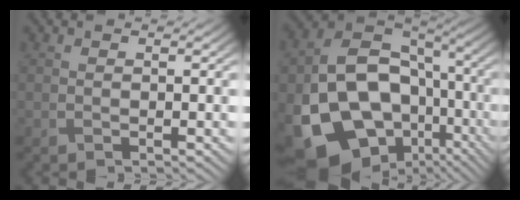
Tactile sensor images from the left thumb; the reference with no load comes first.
{"total": 20.6, "force": [-7.0, 15.4, 11.9], "torque": [-0.240, -0.042, -0.094]}